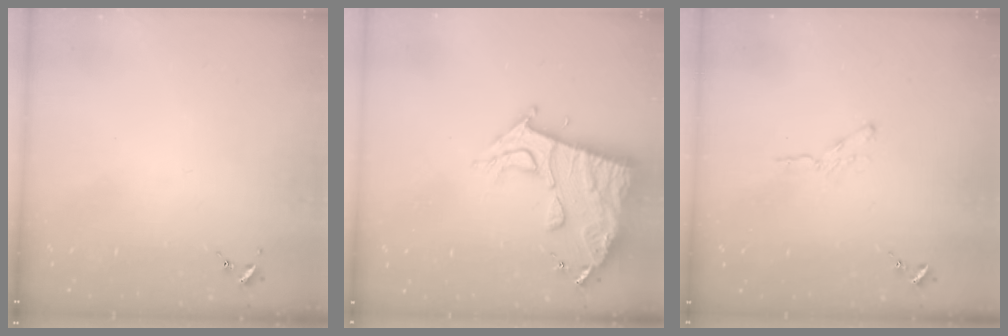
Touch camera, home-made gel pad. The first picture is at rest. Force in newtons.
{"total": 14.4, "press": 14.3, "slide": 1.2}
{"total": 4.0, "press": 4.0, "slide": 0.4}